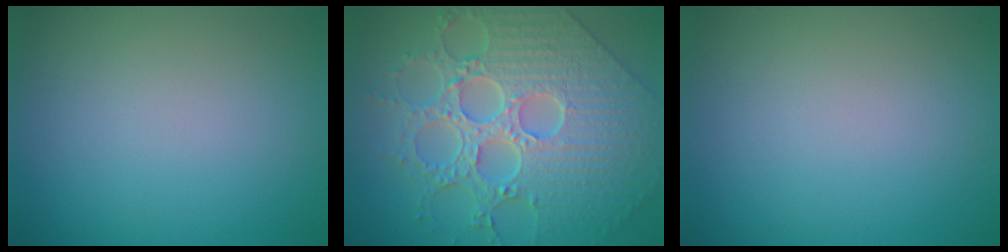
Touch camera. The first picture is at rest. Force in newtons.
{"total": 9.3, "press": 7.0, "slide": 6.1}
{"total": 0.0}